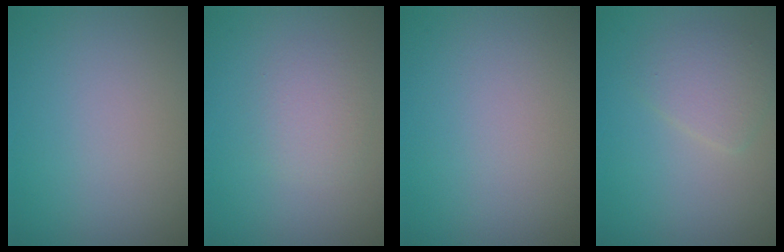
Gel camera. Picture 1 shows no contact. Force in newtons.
{"total": 2.0, "press": 2.0, "slide": 0.0}
{"total": 0.0}
{"total": 2.4, "press": 2.4, "slide": 0.1}